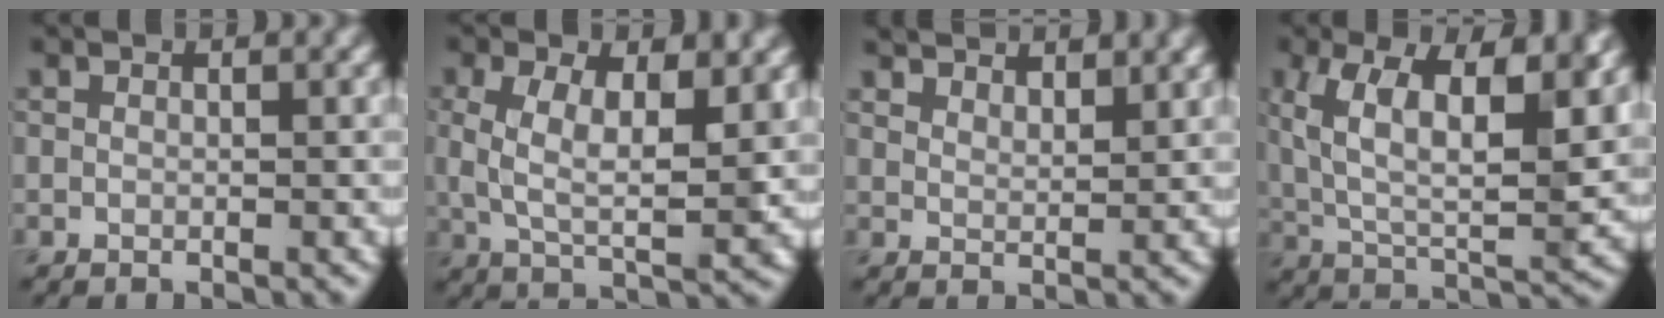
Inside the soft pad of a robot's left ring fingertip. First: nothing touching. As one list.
[{"total": 6.5, "force": [1.1, 3.0, 5.7], "torque": [-0.114, -0.002, 0.020]}, {"total": 4.9, "force": [4.4, 1.4, 1.7], "torque": [-0.033, 0.004, 0.068]}, {"total": 12.7, "force": [4.3, 5.8, 10.5], "torque": [-0.190, 0.000, 0.074]}]